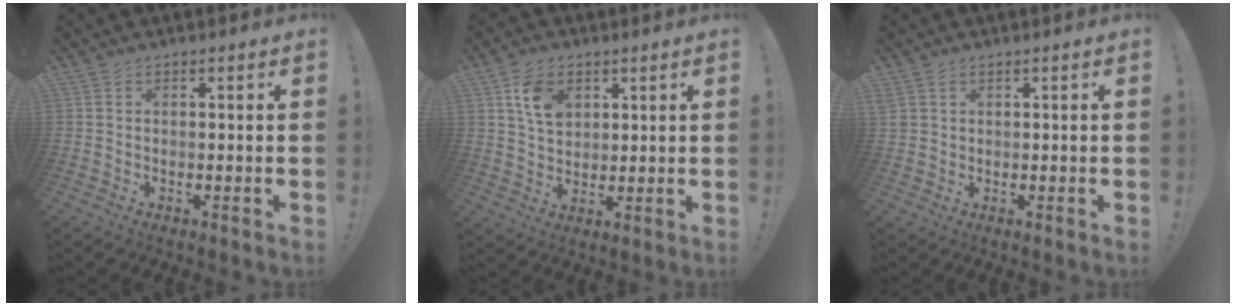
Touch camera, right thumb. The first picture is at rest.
{"total": 8.8, "force": [3.9, 6.2, 5.0], "torque": [-0.073, -0.007, 0.073]}
{"total": 2.5, "force": [1.4, 1.8, 1.0], "torque": [-0.016, -0.003, 0.028]}